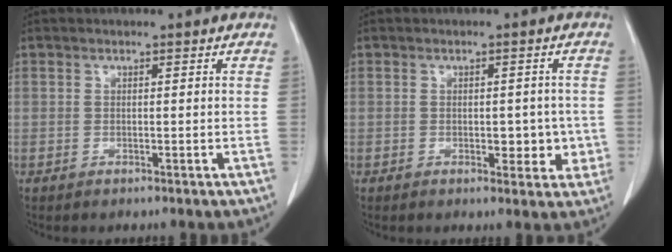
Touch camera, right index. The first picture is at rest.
{"total": 4.2, "force": [-0.7, 2.4, 3.4], "torque": [-0.027, 0.002, -0.005]}